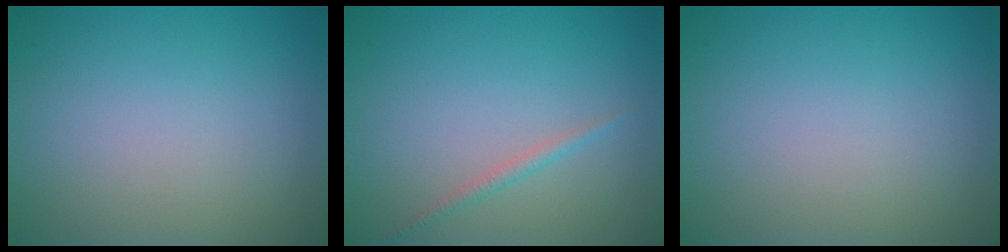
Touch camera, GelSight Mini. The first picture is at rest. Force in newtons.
{"total": 1.0, "press": 1.0, "slide": 0.1}
{"total": 0.0}